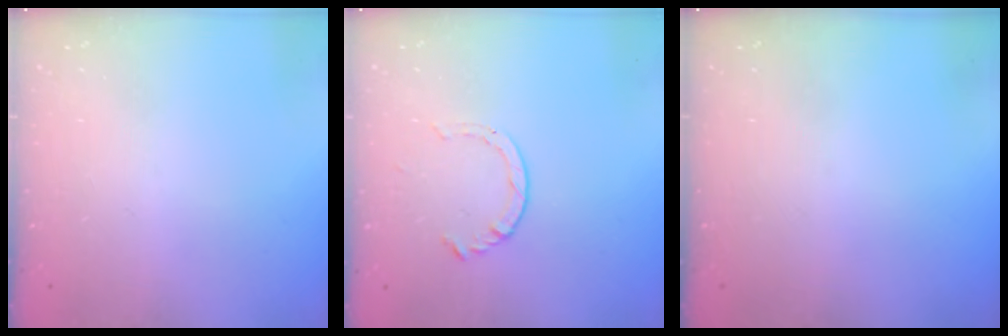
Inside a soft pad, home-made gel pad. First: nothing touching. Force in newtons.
{"total": 3.5, "press": 3.5, "slide": 0.4}
{"total": 0.0}